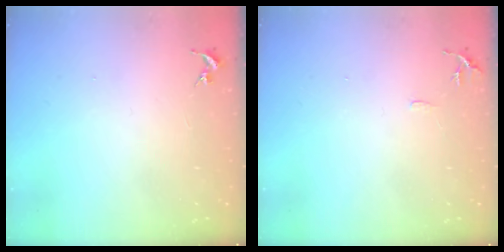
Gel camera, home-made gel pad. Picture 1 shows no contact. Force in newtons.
{"total": 6.4, "press": 6.4, "slide": 0.6}